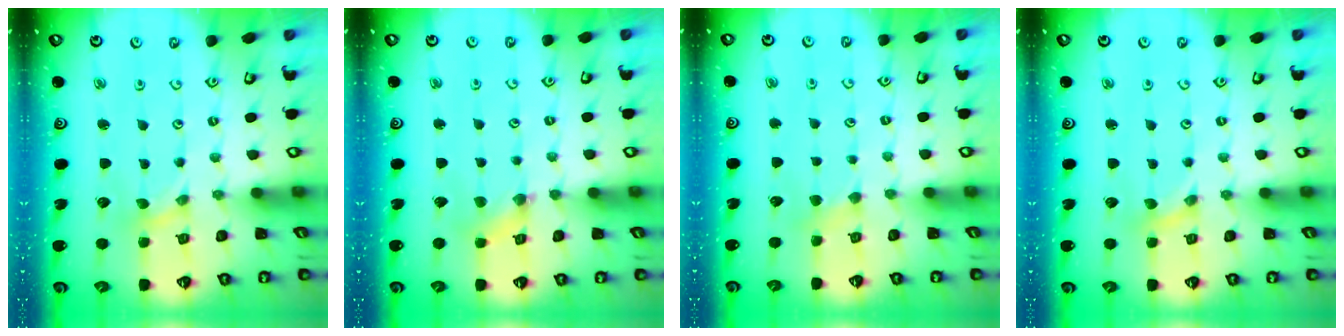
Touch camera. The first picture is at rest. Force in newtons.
{"total": 2.0, "press": 2.0, "slide": 0.4}
{"total": 3.1, "press": 3.0, "slide": 0.5}
{"total": 0.0}